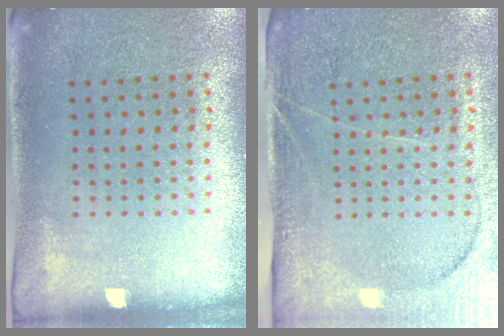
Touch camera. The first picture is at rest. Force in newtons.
{"total": 4.0, "press": 3.5, "slide": 1.9}